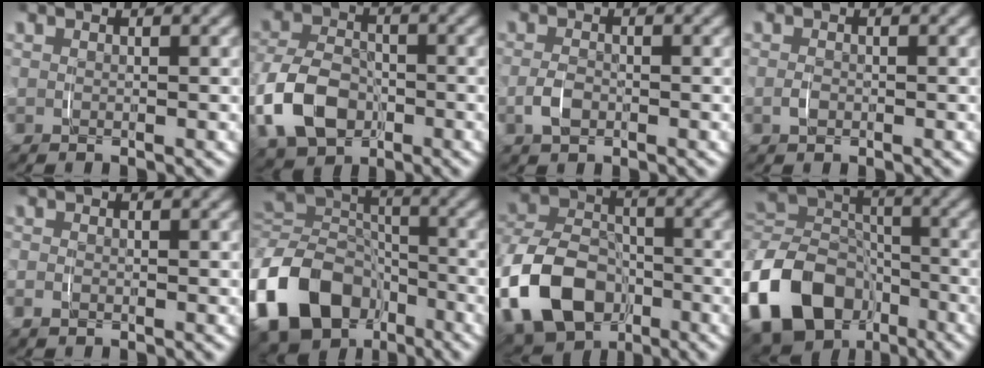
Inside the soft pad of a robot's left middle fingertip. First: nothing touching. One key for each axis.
{"total": 8.1, "fx": -2.0, "fy": 6.2, "fz": 4.9, "tx": -0.112, "ty": -0.014, "tz": -0.030}
{"total": 2.0, "fx": -0.6, "fy": 1.3, "fz": 1.4, "tx": -0.035, "ty": -0.002, "tz": -0.010}
{"total": 0.9, "fx": -0.3, "fy": 0.6, "fz": 0.6, "tx": -0.015, "ty": -0.002, "tz": -0.003}
{"total": 1.1, "fx": -0.5, "fy": 0.7, "fz": 0.6, "tx": -0.019, "ty": -0.005, "tz": -0.010}
{"total": 14.4, "fx": -5.3, "fy": 11.6, "fz": 6.7, "tx": -0.149, "ty": -0.043, "tz": -0.087}
{"total": 12.8, "fx": -4.2, "fy": 10.2, "fz": 6.5, "tx": -0.155, "ty": -0.041, "tz": -0.065}
{"total": 17.6, "fx": -7.0, "fy": 14.6, "fz": 7.0, "tx": -0.163, "ty": -0.050, "tz": -0.120}